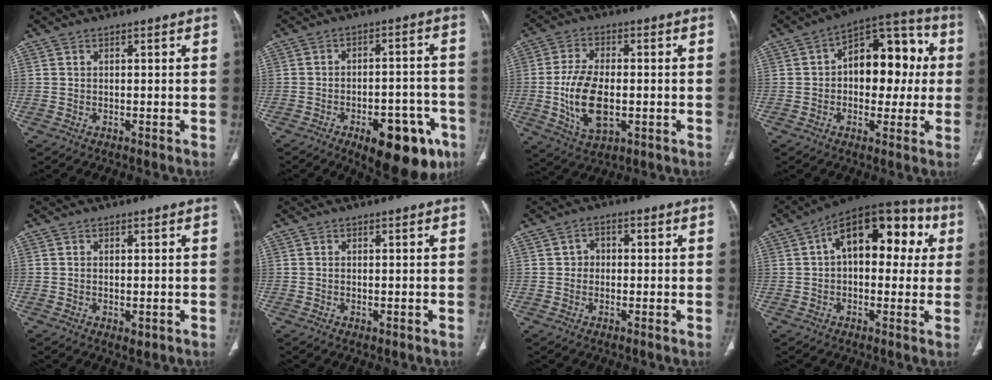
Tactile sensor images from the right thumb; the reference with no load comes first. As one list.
[{"total": 17.2, "force": [-8.9, 7.8, 12.6], "torque": [-0.113, 0.045, -0.108]}, {"total": 12.1, "force": [-1.7, 6.5, 10.1], "torque": [-0.190, -0.001, -0.023]}, {"total": 16.3, "force": [1.6, 10.0, 12.8], "torque": [-0.125, 0.041, 0.015]}, {"total": 1.5, "force": [-0.3, 0.9, 1.2], "torque": [-0.018, -0.005, 0.002]}, {"total": 0.7, "force": [-0.2, 0.4, 0.5], "torque": [-0.011, -0.003, 0.002]}, {"total": 2.7, "force": [0.1, 2.4, 1.2], "torque": [-0.002, 0.011, -0.004]}, {"total": 18.6, "force": [4.3, 10.4, 14.8], "torque": [-0.159, 0.036, 0.049]}]